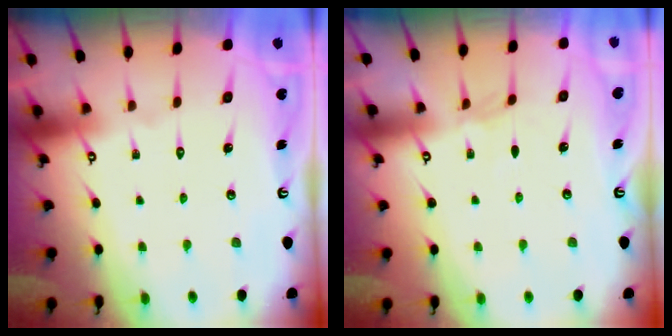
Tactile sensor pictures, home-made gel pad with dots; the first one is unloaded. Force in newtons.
{"total": 2.5, "press": 2.5, "slide": 0.5}